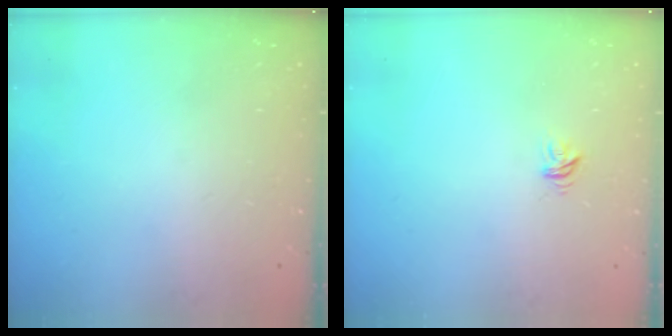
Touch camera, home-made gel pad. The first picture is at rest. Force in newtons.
{"total": 3.9, "press": 3.9, "slide": 0.1}